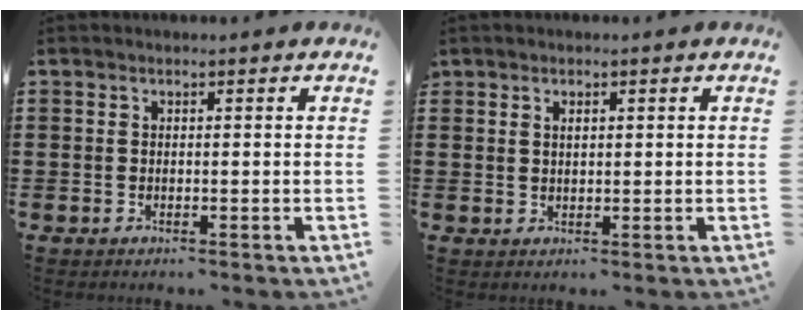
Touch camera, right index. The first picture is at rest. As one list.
[{"total": 1.3, "force": [0.9, 0.7, 0.7], "torque": [-0.013, 0.005, 0.017]}]